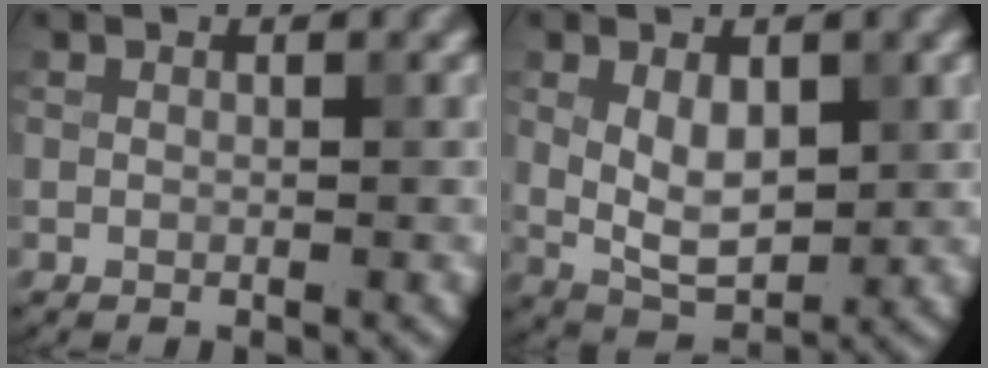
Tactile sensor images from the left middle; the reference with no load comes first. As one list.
[{"total": 4.7, "force": [0.9, 2.7, 3.8], "torque": [-0.073, -0.003, 0.021]}]